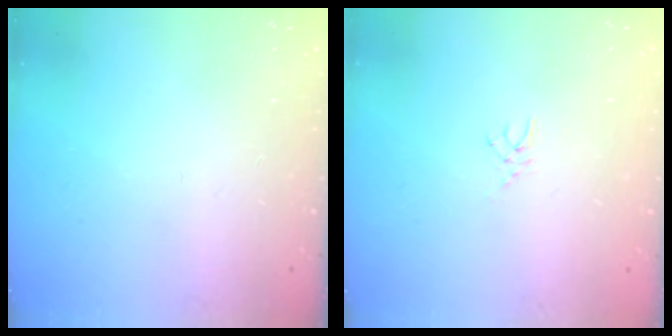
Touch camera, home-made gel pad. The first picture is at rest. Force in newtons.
{"total": 2.1, "press": 2.1, "slide": 0.3}